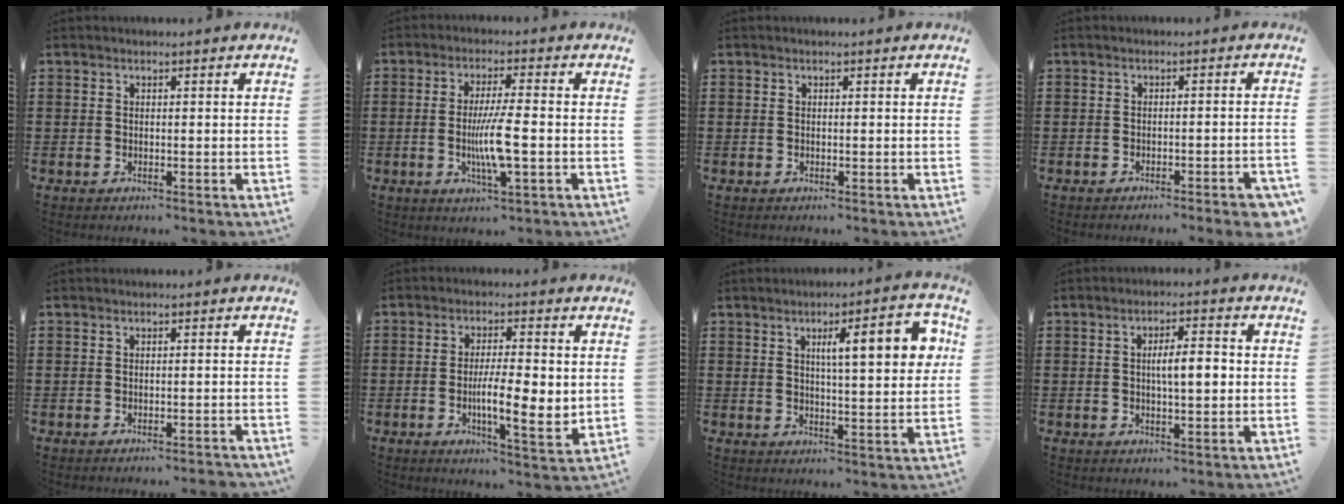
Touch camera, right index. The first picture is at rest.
{"total": 6.8, "force": [-1.3, 0.7, 6.6], "torque": [-0.133, -0.013, -0.028]}
{"total": 0.0}
{"total": 2.3, "force": [-1.8, -0.1, 1.4], "torque": [-0.021, -0.001, -0.034]}
{"total": 1.0, "force": [-0.9, -0.1, 0.3], "torque": [-0.007, 0.001, -0.019]}
{"total": 8.4, "force": [-0.7, 2.1, 8.1], "torque": [-0.131, -0.003, -0.011]}
{"total": 10.0, "force": [3.3, 2.4, 9.1], "torque": [-0.137, -0.004, 0.044]}
{"total": 4.7, "force": [0.1, 1.4, 4.5], "torque": [-0.073, 0.002, -0.003]}